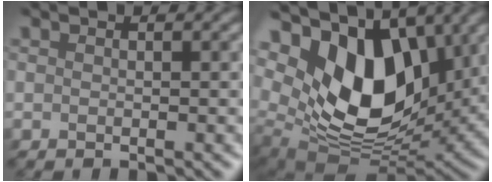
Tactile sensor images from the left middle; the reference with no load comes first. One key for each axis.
{"total": 13.4, "fx": 4.8, "fy": 8.1, "fz": 9.6, "tx": -0.172, "ty": 0.000, "tz": 0.078}